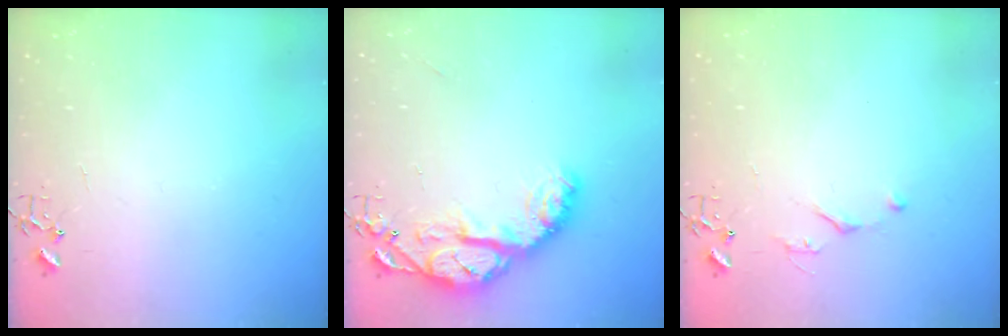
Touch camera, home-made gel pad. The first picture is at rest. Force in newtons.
{"total": 14.9, "press": 14.8, "slide": 1.5}
{"total": 4.3, "press": 4.3, "slide": 0.6}